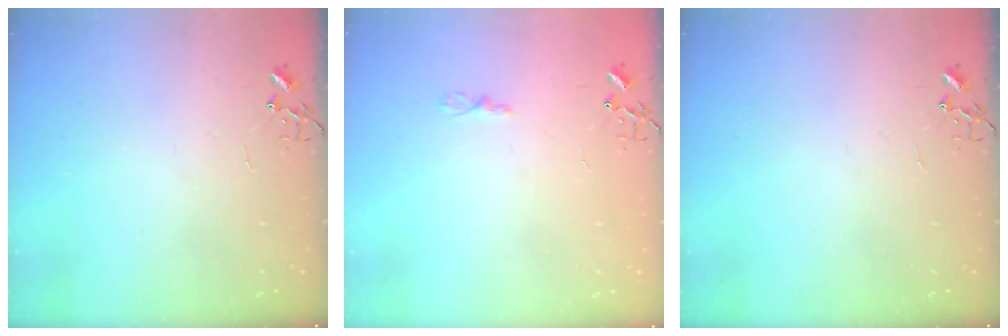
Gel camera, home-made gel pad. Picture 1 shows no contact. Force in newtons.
{"total": 2.9, "press": 2.9, "slide": 0.4}
{"total": 0.0}